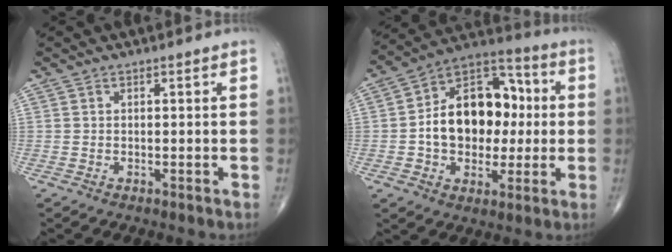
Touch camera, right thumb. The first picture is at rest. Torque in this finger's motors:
{"motor_torque": [2.19, 2.81, 1.35, -0.22, 0.15]}